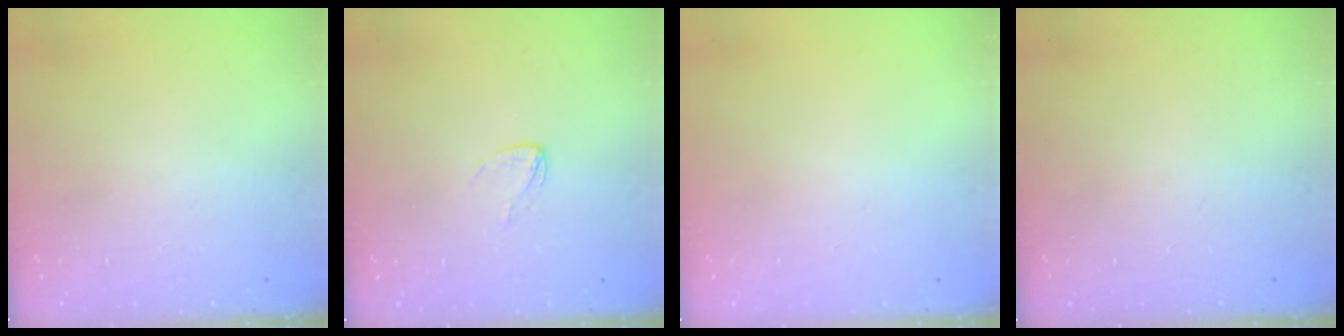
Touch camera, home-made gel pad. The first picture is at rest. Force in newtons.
{"total": 4.0, "press": 4.0, "slide": 0.3}
{"total": 0.0}
{"total": 0.0}